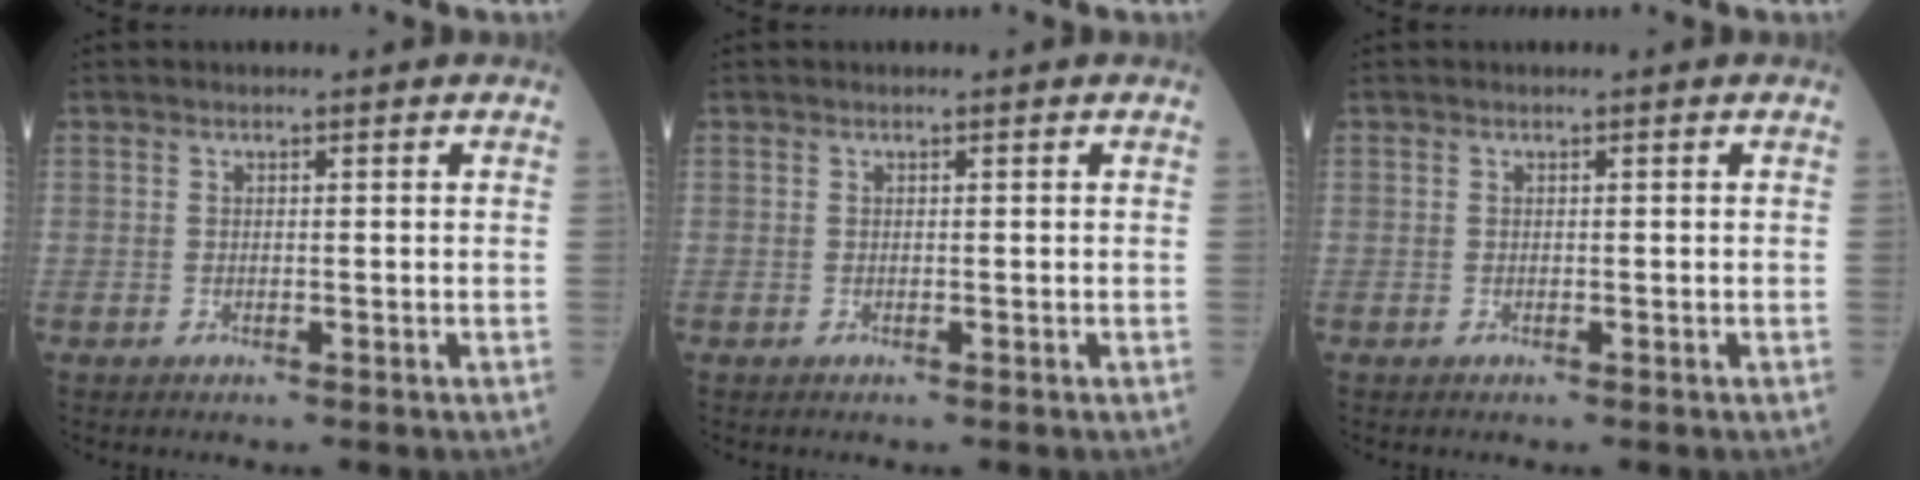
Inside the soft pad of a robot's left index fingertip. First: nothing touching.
{"total": 0.0}
{"total": 0.0}